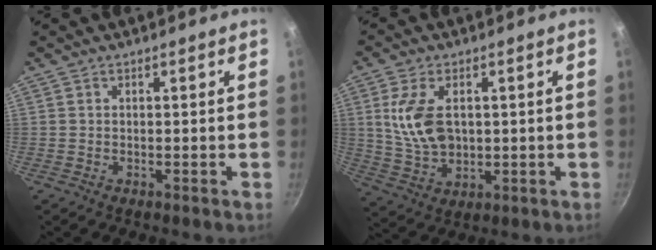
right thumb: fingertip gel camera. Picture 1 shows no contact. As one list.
[{"total": 10.7, "force": [1.8, 6.6, 8.3], "torque": [-0.150, -0.015, 0.042]}]